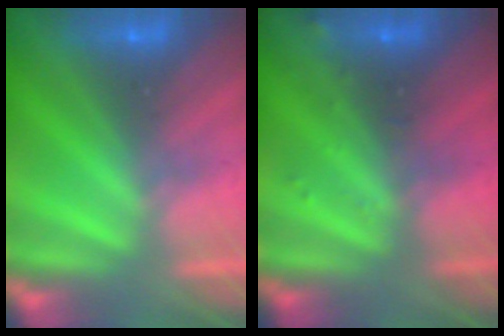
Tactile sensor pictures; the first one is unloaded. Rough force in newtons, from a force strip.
{"total": 2.9}